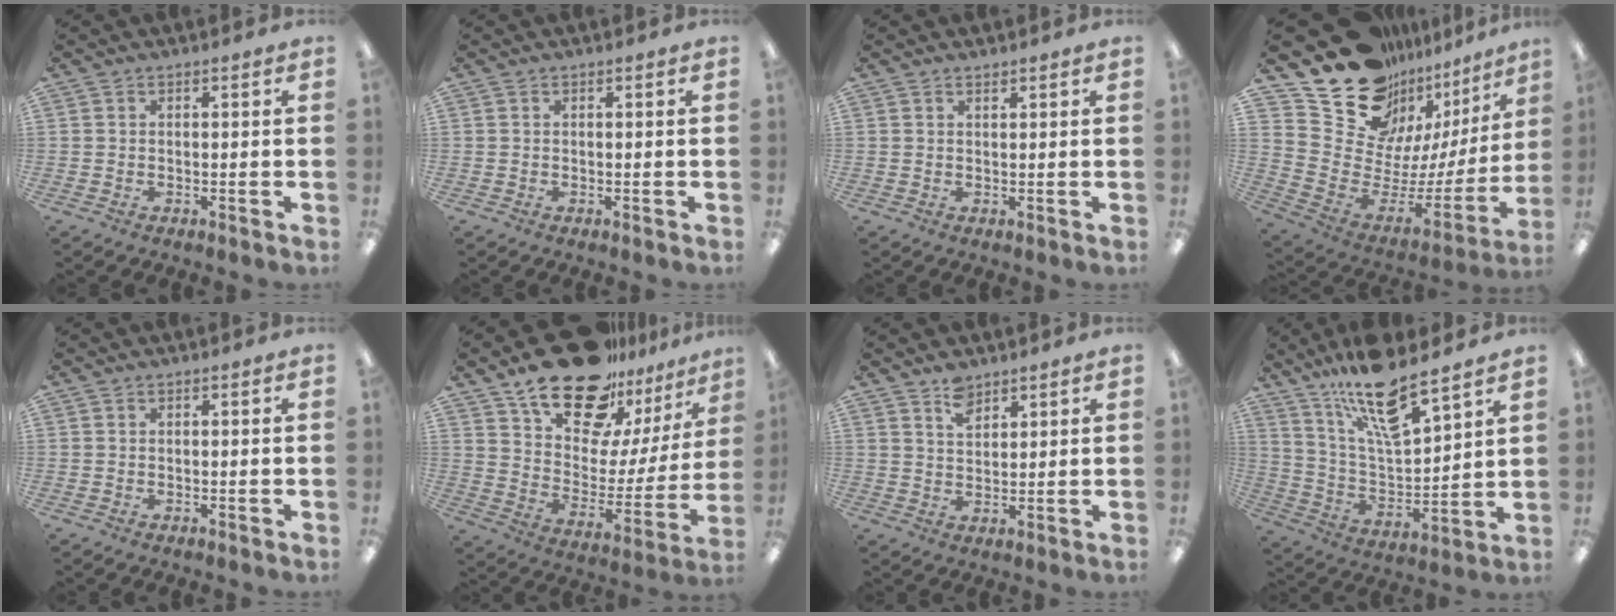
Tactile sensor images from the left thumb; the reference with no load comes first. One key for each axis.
{"total": 0.0}
{"total": 1.0, "fx": 1.0, "fy": 0.3, "fz": 0.3, "tx": -0.007, "ty": 0.000, "tz": 0.018}
{"total": 19.4, "fx": 14.3, "fy": 11.4, "fz": 6.5, "tx": -0.100, "ty": -0.123, "tz": 0.279}
{"total": 0.0}
{"total": 23.5, "fx": 17.4, "fy": 11.5, "fz": 11.0, "tx": -0.181, "ty": -0.105, "tz": 0.307}
{"total": 5.0, "fx": 3.9, "fy": 2.4, "fz": 1.8, "tx": -0.028, "ty": -0.017, "tz": 0.072}
{"total": 16.7, "fx": 12.8, "fy": 4.3, "fz": 9.8, "tx": -0.175, "ty": -0.077, "tz": 0.217}